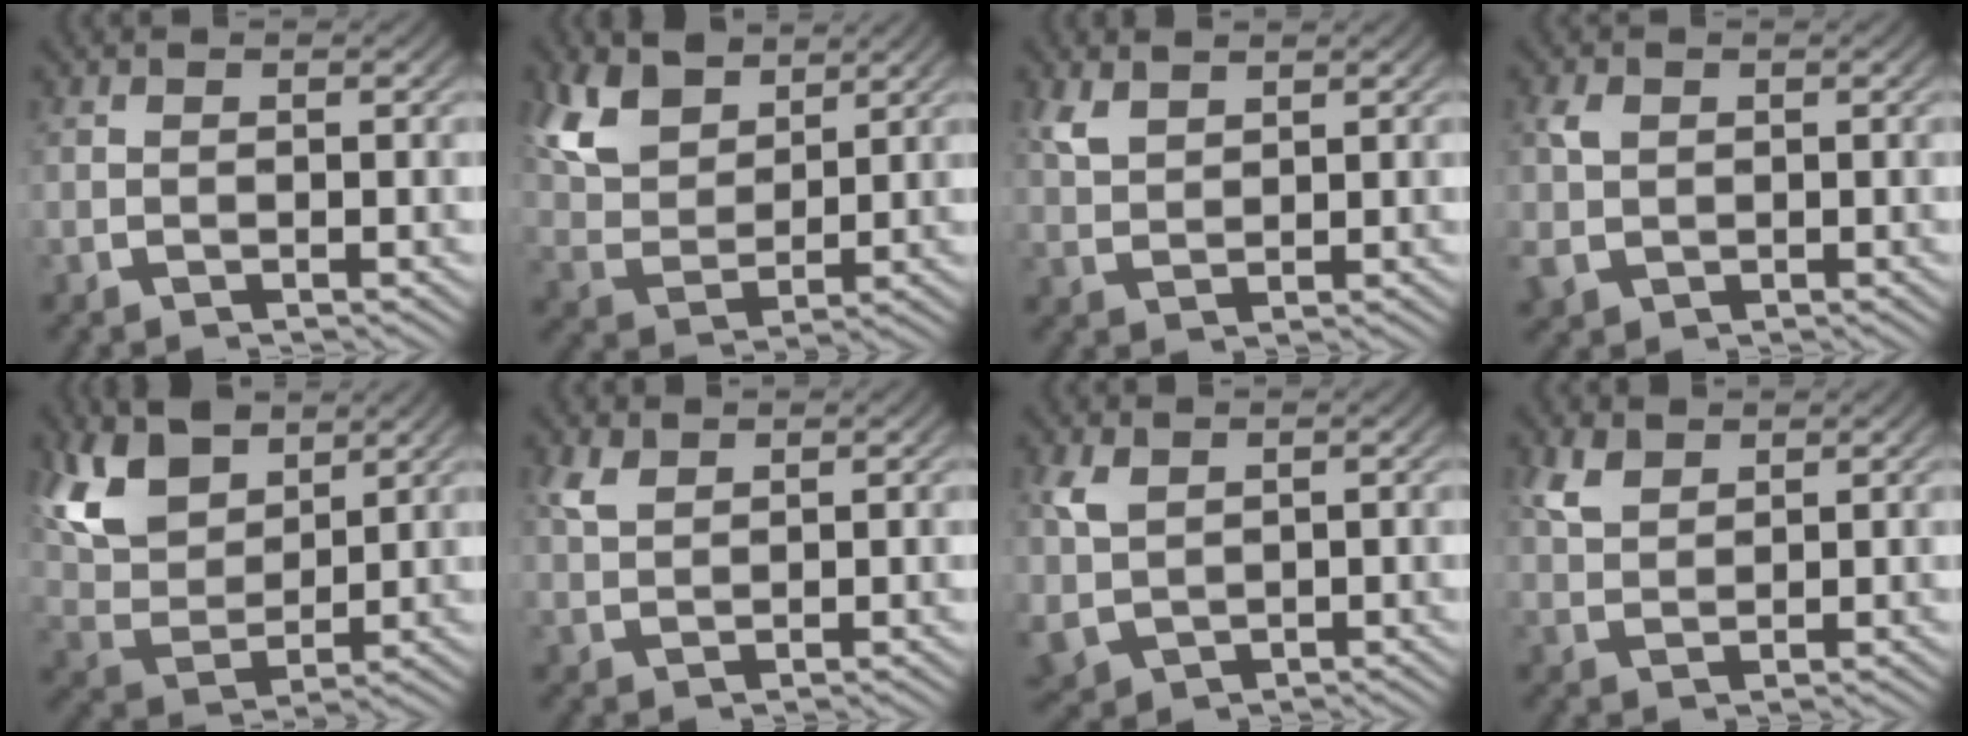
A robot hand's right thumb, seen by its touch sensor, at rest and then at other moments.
{"total": 7.4, "force": [3.4, 4.5, 4.7], "torque": [-0.116, -0.015, 0.075]}
{"total": 2.4, "force": [1.9, 0.9, 1.1], "torque": [-0.025, 0.002, 0.047]}
{"total": 2.7, "force": [0.0, 2.4, 1.2], "torque": [-0.038, -0.014, 0.012]}
{"total": 9.2, "force": [3.4, 5.9, 6.2], "torque": [-0.148, -0.018, 0.072]}
{"total": 2.2, "force": [1.7, 1.0, 1.0], "torque": [-0.021, 0.002, 0.041]}
{"total": 5.0, "force": [0.0, 4.2, 2.7], "torque": [-0.073, -0.030, 0.026]}
{"total": 2.9, "force": [2.2, 1.3, 1.4], "torque": [-0.029, 0.001, 0.051]}